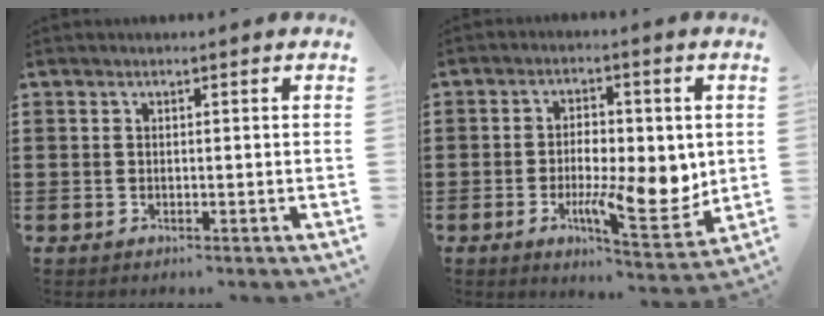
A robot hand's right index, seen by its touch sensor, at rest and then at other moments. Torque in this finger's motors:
{"motor_torque": [2.12, -0.01, 0.48, 0.21]}